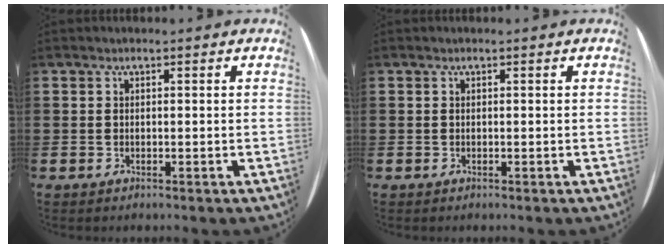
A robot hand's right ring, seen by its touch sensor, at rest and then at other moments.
{"total": 0.0}